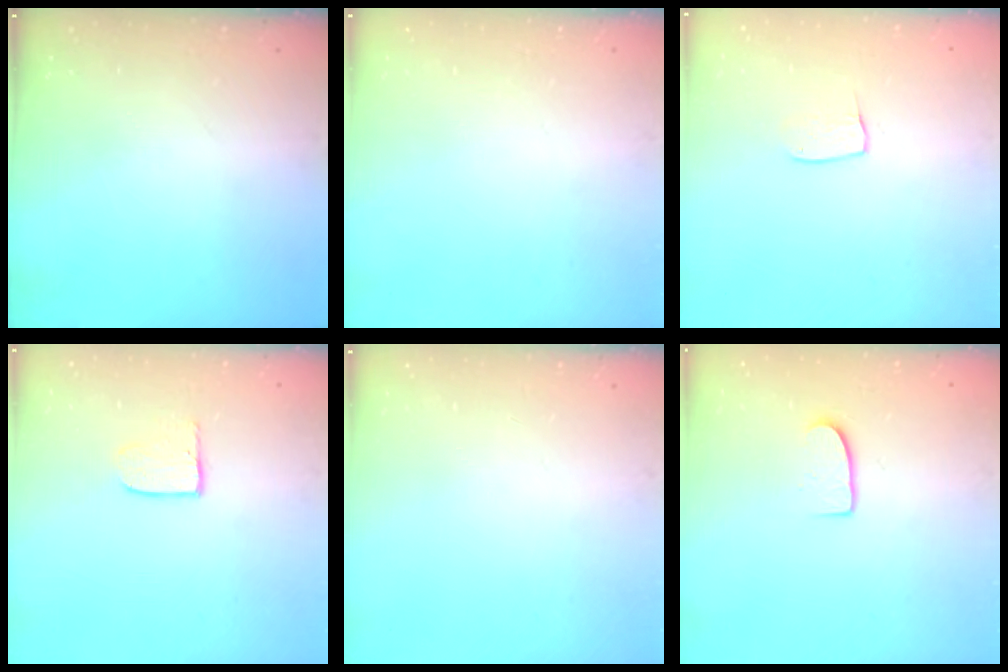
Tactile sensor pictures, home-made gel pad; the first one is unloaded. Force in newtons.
{"total": 0.0}
{"total": 5.6, "press": 5.6, "slide": 0.3}
{"total": 3.9, "press": 3.9, "slide": 0.4}
{"total": 0.0}
{"total": 7.3, "press": 7.3, "slide": 0.6}